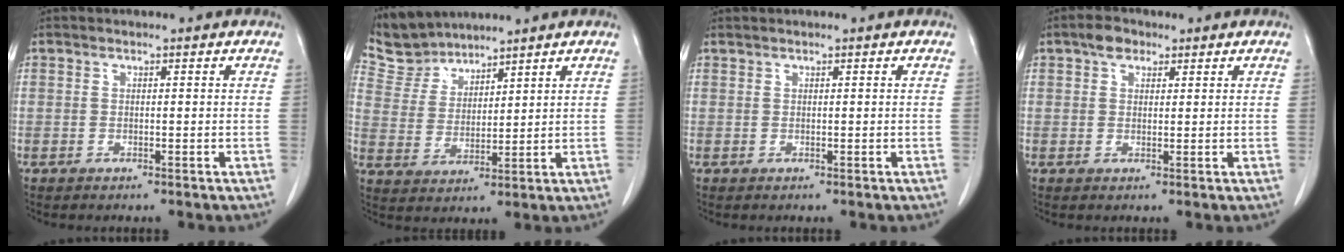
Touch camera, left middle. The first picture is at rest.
{"total": 6.6, "force": [6.4, 1.6, -0.1], "torque": [-0.009, 0.008, 0.139]}
{"total": 0.0}
{"total": 2.7, "force": [1.6, 1.7, 1.3], "torque": [-0.024, 0.009, 0.027]}